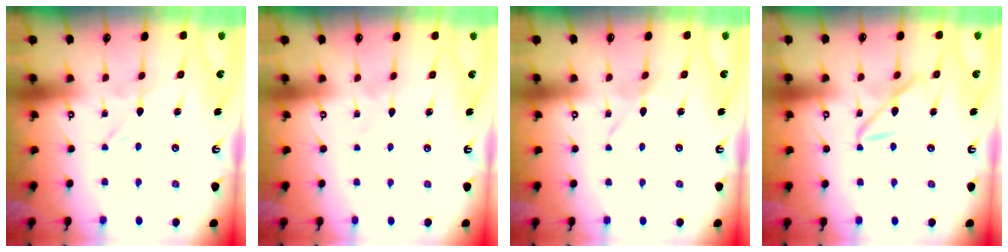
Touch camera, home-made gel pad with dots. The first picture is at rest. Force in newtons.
{"total": 1.1, "press": 1.1, "slide": 0.2}
{"total": 2.4, "press": 2.4, "slide": 0.2}
{"total": 11.2, "press": 11.1, "slide": 1.2}